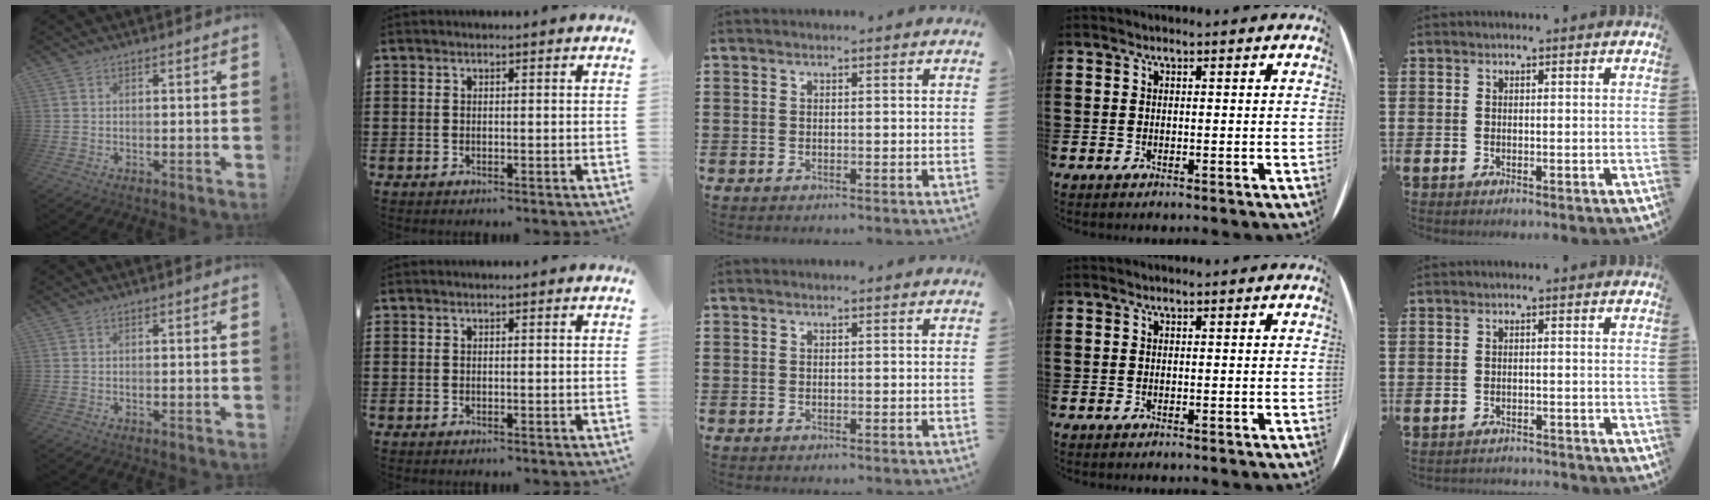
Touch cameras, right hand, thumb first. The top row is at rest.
{"little": {"total": 1.3, "force": [-1.2, 0.0, 0.0], "torque": [-0.004, 0.004, -0.027]}}